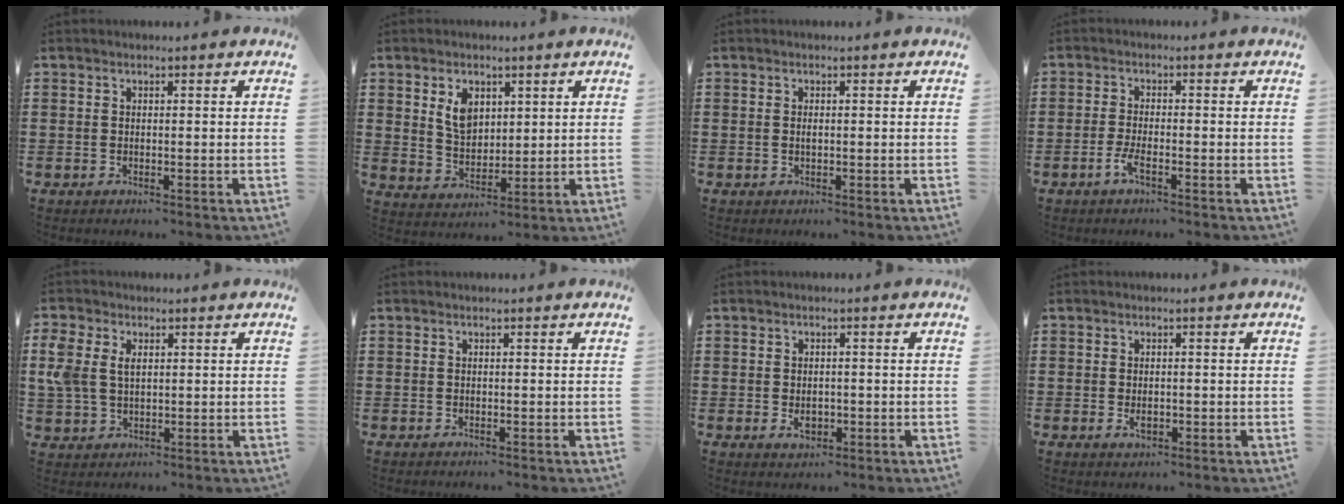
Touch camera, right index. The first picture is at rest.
{"total": 5.2, "force": [2.3, 3.3, 3.3], "torque": [-0.069, 0.007, 0.040]}
{"total": 0.7, "force": [0.0, 0.2, 0.7], "torque": [-0.014, -0.001, 0.000]}
{"total": 2.6, "force": [-1.4, 0.4, 2.2], "torque": [-0.051, -0.006, -0.030]}
{"total": 4.8, "force": [1.5, 3.3, 3.2], "torque": [-0.096, 0.003, 0.019]}
{"total": 0.0}
{"total": 2.1, "force": [-0.4, 1.4, 1.5], "torque": [-0.022, -0.002, -0.009]}
{"total": 1.3, "force": [-0.2, 0.8, 1.1], "torque": [-0.020, 0.001, -0.004]}